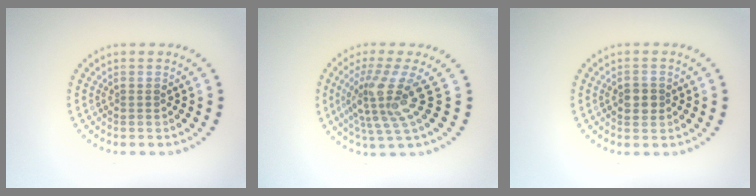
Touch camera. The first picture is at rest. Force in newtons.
{"total": 4.7, "press": 3.2, "slide": 3.4}
{"total": 1.9, "press": 1.8, "slide": 0.4}